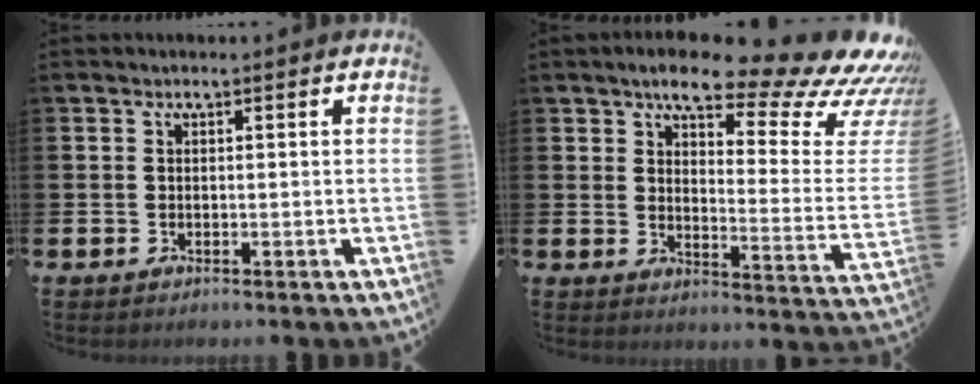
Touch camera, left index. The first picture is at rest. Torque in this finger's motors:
{"motor_torque": [1.07, -1.07, 1.05, 0.21]}